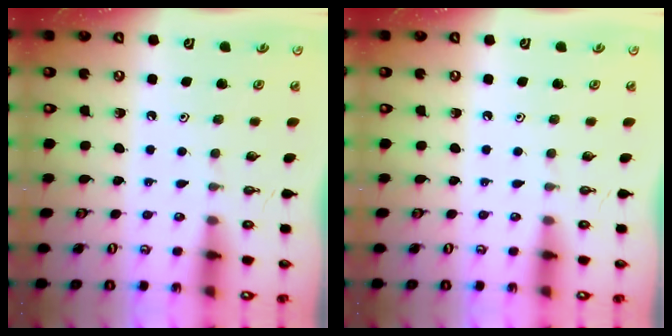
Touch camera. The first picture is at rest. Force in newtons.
{"total": 0.0}